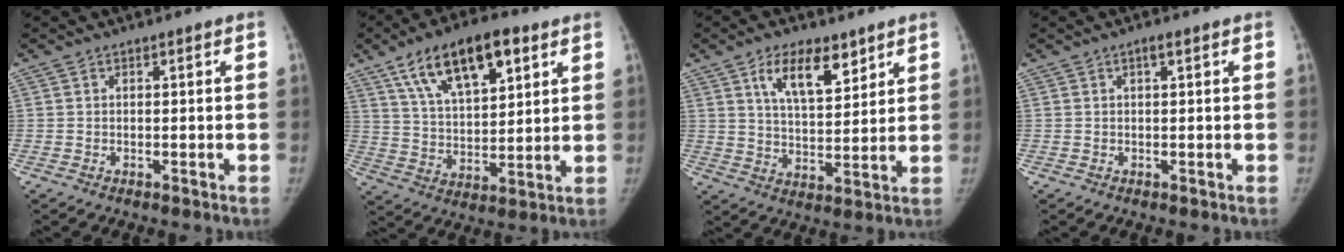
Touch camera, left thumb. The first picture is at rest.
{"total": 16.8, "force": [8.9, 7.6, 12.0], "torque": [-0.166, -0.026, 0.156]}
{"total": 10.9, "force": [6.3, 4.9, 7.4], "torque": [-0.103, -0.036, 0.114]}
{"total": 1.0, "force": [0.5, 0.2, 0.9], "torque": [-0.013, 0.002, 0.005]}